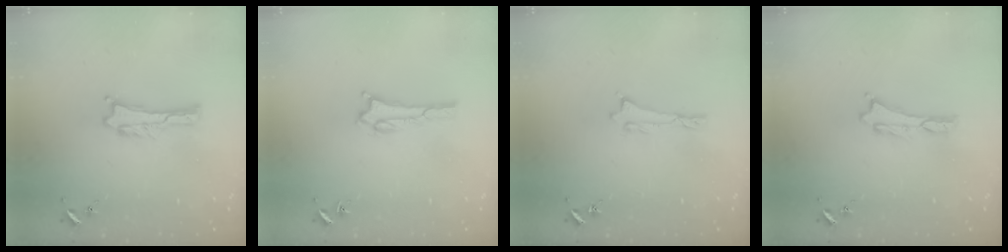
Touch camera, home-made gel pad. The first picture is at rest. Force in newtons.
{"total": 1.5, "press": 1.5, "slide": 0.2}
{"total": 0.0}
{"total": 0.0}